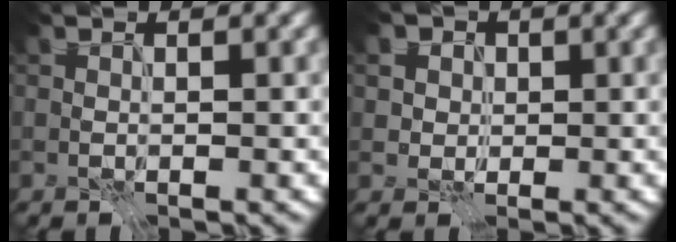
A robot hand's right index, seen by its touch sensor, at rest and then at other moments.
{"total": 3.3, "force": [1.7, 2.6, 1.0], "torque": [-0.031, -0.001, 0.037]}